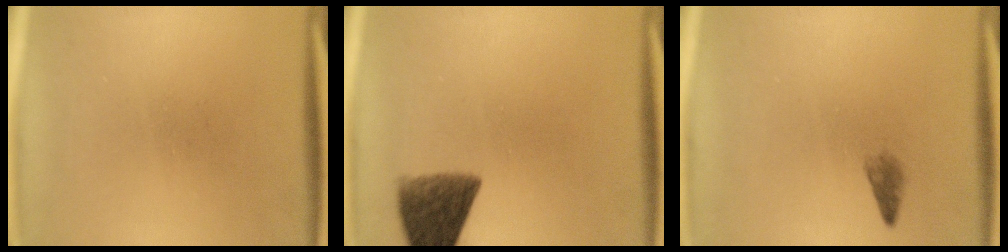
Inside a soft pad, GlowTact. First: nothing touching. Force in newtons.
{"total": 8.9}
{"total": 1.2}